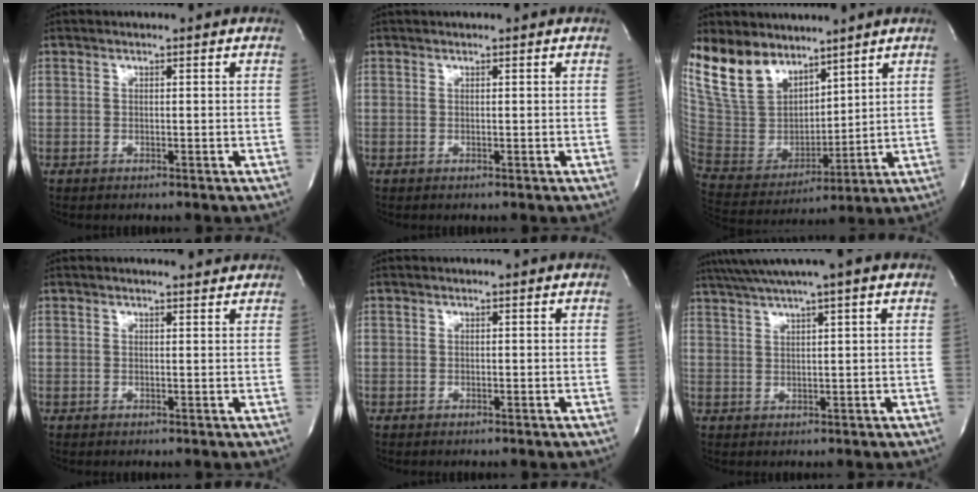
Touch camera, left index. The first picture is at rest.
{"total": 1.4, "force": [1.3, 0.1, 0.5], "torque": [-0.007, 0.021, 0.019]}
{"total": 15.1, "force": [11.7, 7.9, 5.4], "torque": [-0.131, 0.017, 0.235]}
{"total": 2.1, "force": [2.0, 0.2, 0.3], "torque": [-0.006, -0.008, 0.024]}
{"total": 0.0}
{"total": 7.1, "force": [5.5, -1.4, 4.3], "torque": [-0.073, 0.017, 0.088]}